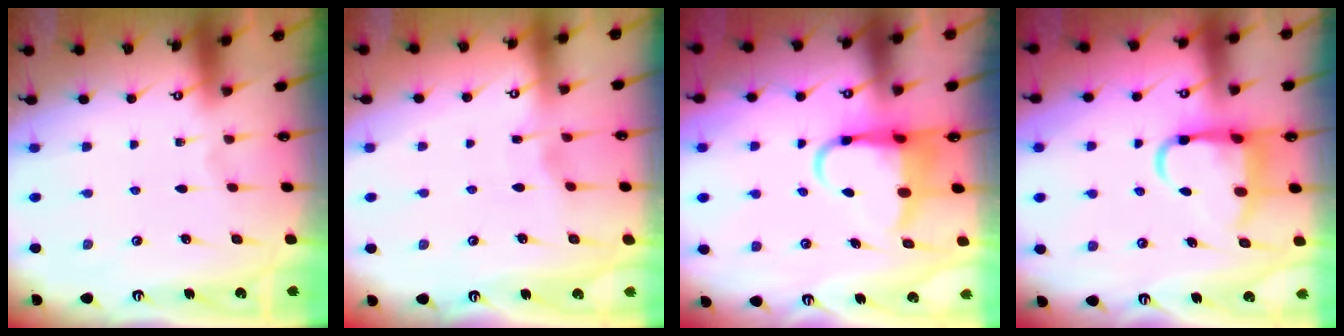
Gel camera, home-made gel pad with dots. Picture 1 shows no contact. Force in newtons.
{"total": 2.7, "press": 2.6, "slide": 0.3}
{"total": 7.0, "press": 6.9, "slide": 1.2}
{"total": 9.6, "press": 9.5, "slide": 1.4}